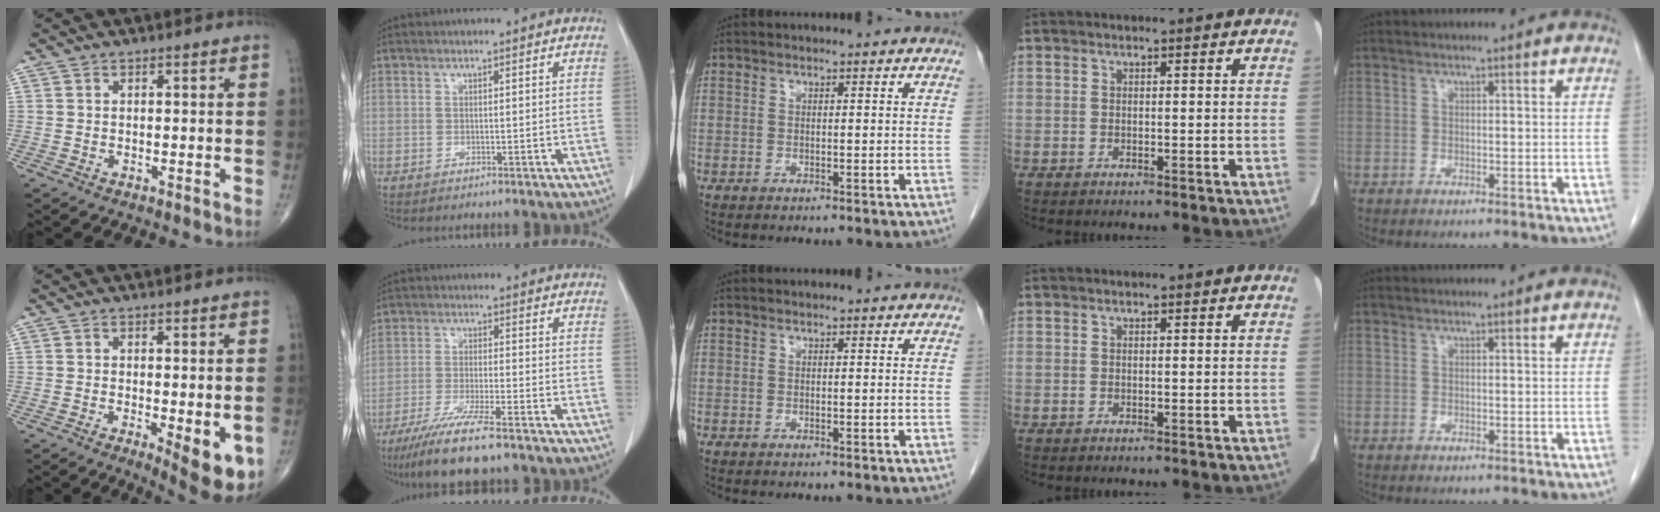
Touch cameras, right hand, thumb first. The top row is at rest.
{"thumb": {"total": 8.0, "force": [-2.2, 2.5, 7.2], "torque": [-0.091, -0.019, -0.026]}, "index": {"total": 10.2, "force": [-8.0, 0.3, 6.3], "torque": [-0.107, -0.027, -0.134]}}